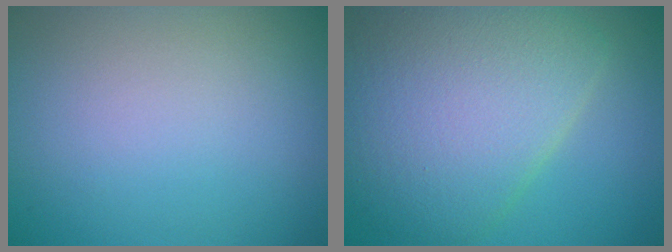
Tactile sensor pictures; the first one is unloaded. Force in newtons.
{"total": 9.6, "press": 9.6, "slide": 0.4}